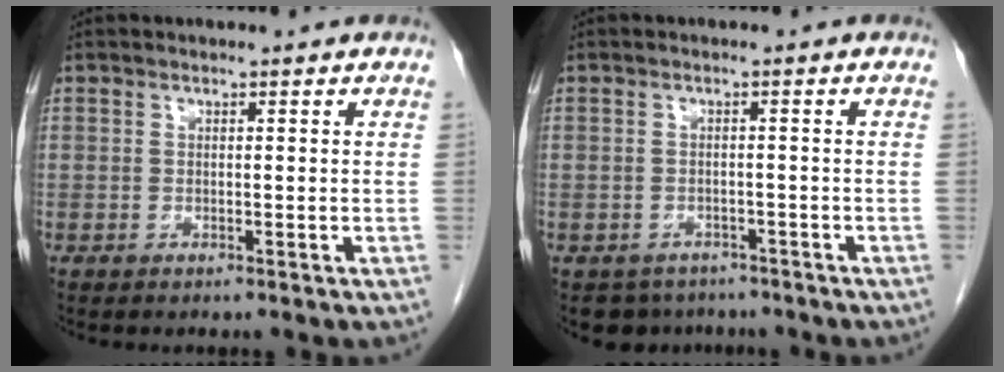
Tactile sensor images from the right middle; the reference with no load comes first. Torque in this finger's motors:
{"motor_torque": [0.04, -0.03, -0.02, 0.00]}